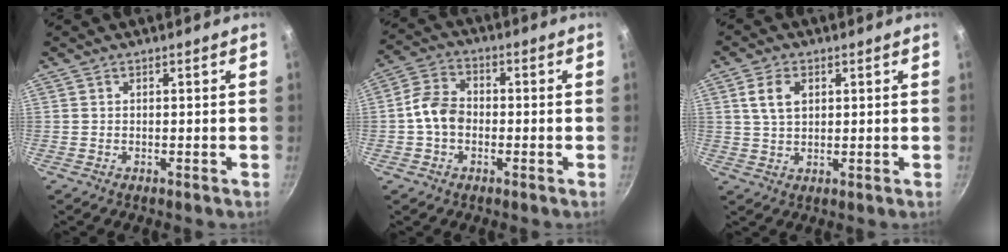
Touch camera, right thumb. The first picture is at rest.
{"total": 7.2, "force": [-1.1, 5.4, 4.6], "torque": [-0.069, 0.026, -0.032]}
{"total": 5.4, "force": [1.7, 3.5, 3.7], "torque": [-0.058, -0.001, 0.034]}